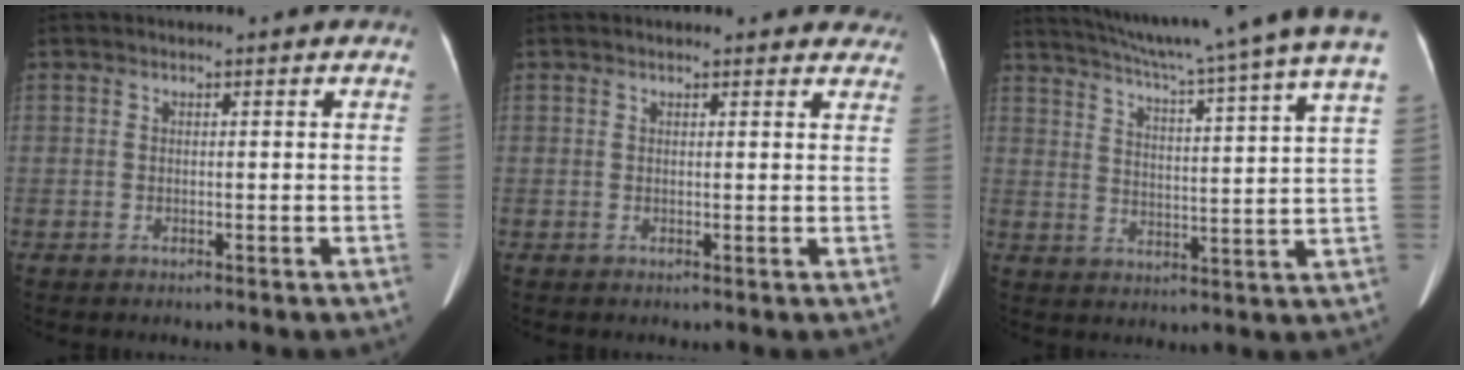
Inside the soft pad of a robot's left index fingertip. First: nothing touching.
{"total": 7.9, "force": [7.3, 2.2, 2.0], "torque": [-0.001, 0.003, 0.058]}
{"total": 24.0, "force": [20.7, -1.7, 12.0], "torque": [-0.200, -0.044, 0.268]}